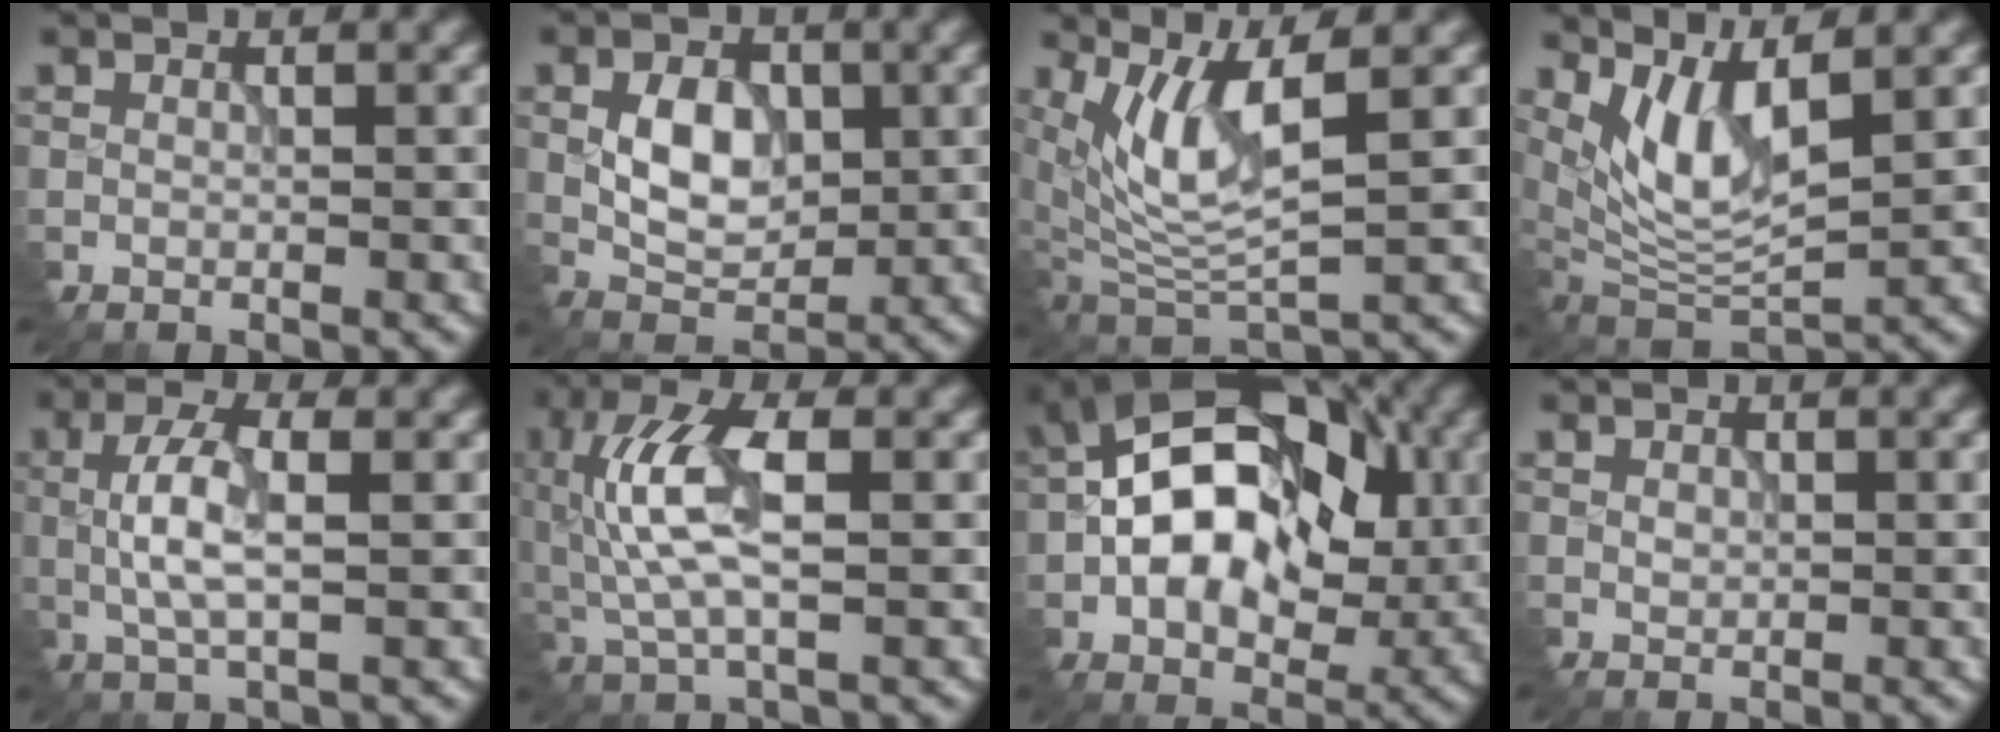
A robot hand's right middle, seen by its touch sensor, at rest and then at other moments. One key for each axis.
{"total": 4.7, "fx": -0.4, "fy": 3.2, "fz": 3.4, "tx": -0.063, "ty": -0.001, "tz": -0.004}
{"total": 6.5, "fx": 1.8, "fy": 2.0, "fz": 5.9, "tx": -0.121, "ty": -0.012, "tz": 0.044}
{"total": 5.6, "fx": 2.1, "fy": 2.0, "fz": 4.8, "tx": -0.094, "ty": -0.018, "tz": 0.051}
{"total": 4.4, "fx": -0.7, "fy": 1.4, "fz": 4.1, "tx": -0.089, "ty": 0.005, "tz": -0.011}
{"total": 7.5, "fx": -0.1, "fy": 3.0, "fz": 6.8, "tx": -0.146, "ty": 0.013, "tz": -0.001}
{"total": 13.8, "fx": -0.5, "fy": 9.1, "fz": 10.4, "tx": -0.166, "ty": 0.020, "tz": -0.017}
{"total": 0.7, "fx": -0.3, "fy": 0.6, "fz": 0.3, "tx": -0.004, "ty": 0.000, "tz": 0.003}